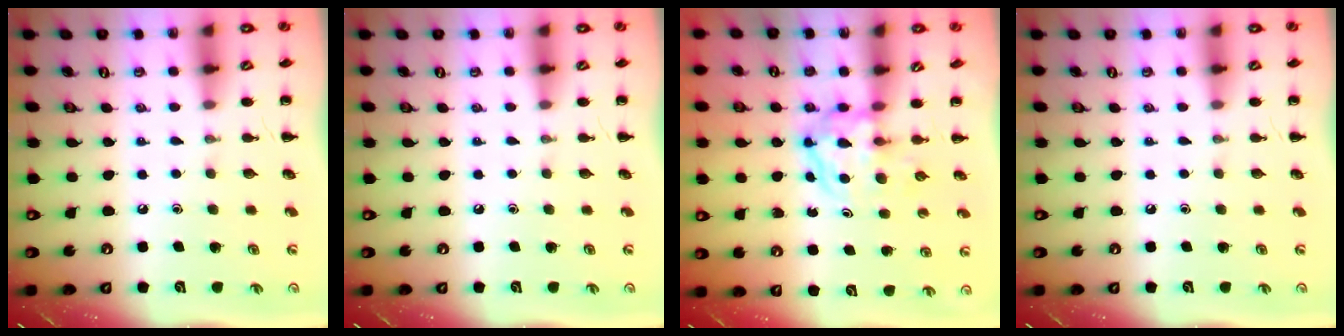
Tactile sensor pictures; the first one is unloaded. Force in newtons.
{"total": 0.0}
{"total": 4.0, "press": 3.9, "slide": 0.5}
{"total": 0.0}